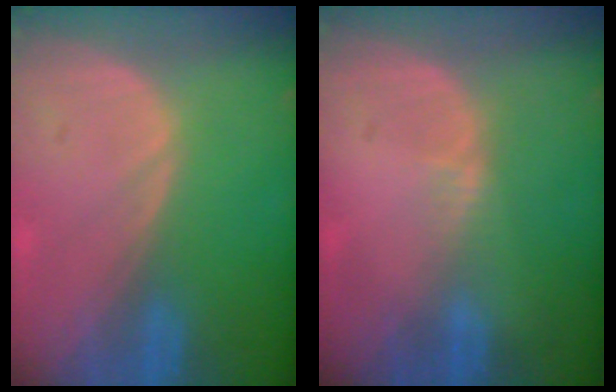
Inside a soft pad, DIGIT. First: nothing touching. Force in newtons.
{"total": 0.8, "press": 0.8, "slide": 0.4}